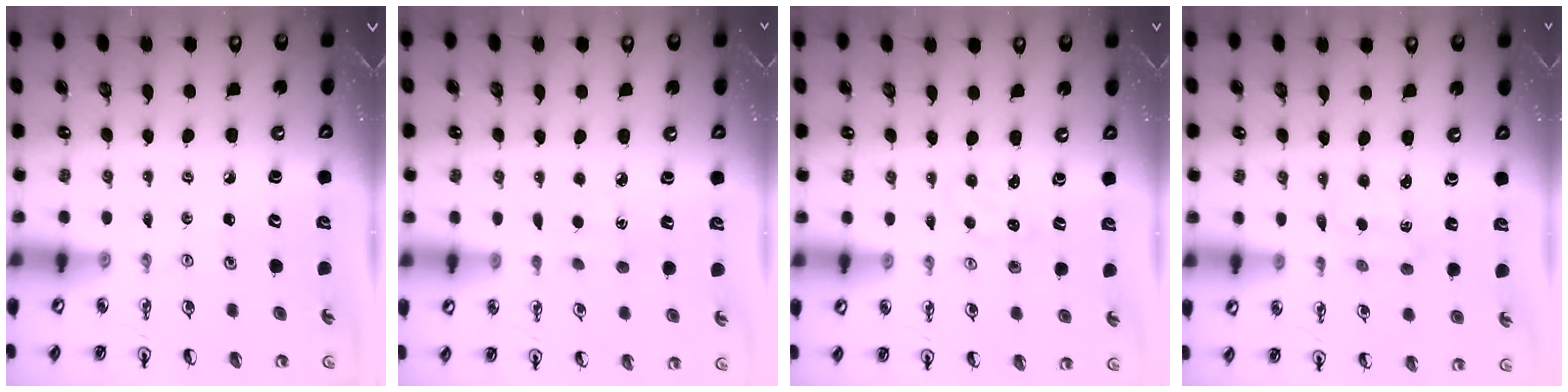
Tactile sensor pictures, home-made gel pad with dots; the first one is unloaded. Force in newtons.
{"total": 3.4, "press": 3.4, "slide": 0.4}
{"total": 2.3, "press": 2.3, "slide": 0.2}
{"total": 1.7, "press": 1.5, "slide": 0.8}